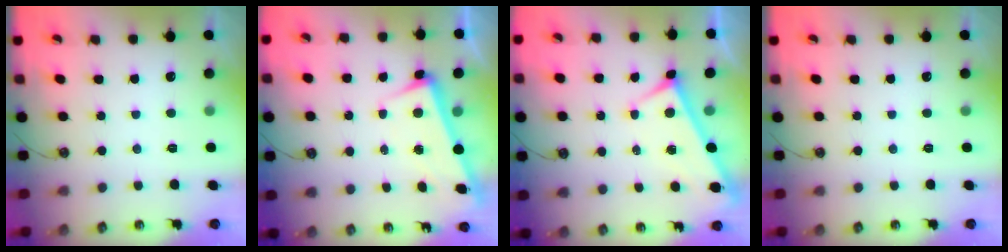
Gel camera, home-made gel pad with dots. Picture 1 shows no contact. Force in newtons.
{"total": 3.5, "press": 3.3, "slide": 1.1}
{"total": 2.5, "press": 2.5, "slide": 0.6}
{"total": 0.0}